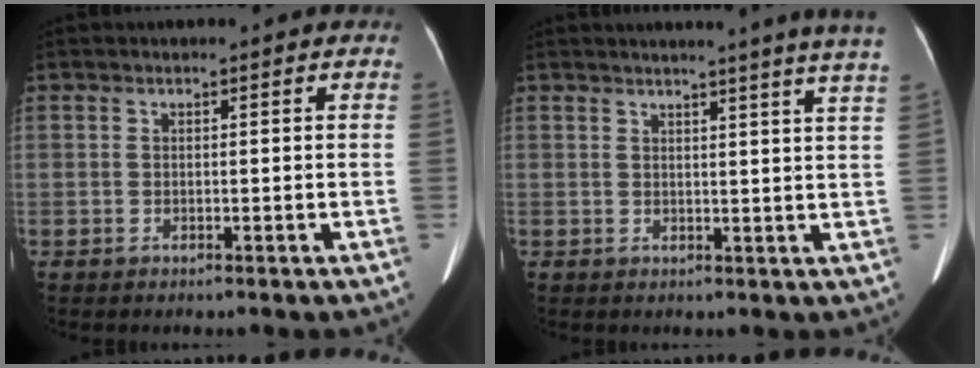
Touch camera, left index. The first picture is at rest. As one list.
[{"total": 10.8, "force": [9.4, -1.5, 5.2], "torque": [-0.064, -0.029, 0.087]}]